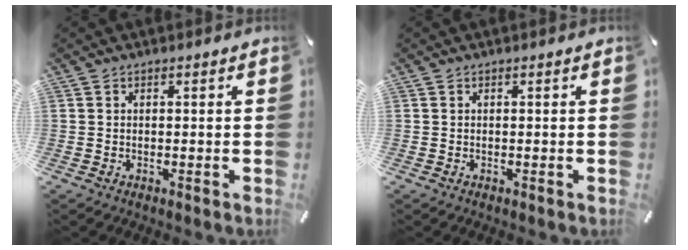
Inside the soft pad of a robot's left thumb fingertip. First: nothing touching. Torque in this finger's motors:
{"motor_torque": [0.00, 0.00, 0.00, 0.00, 0.00]}